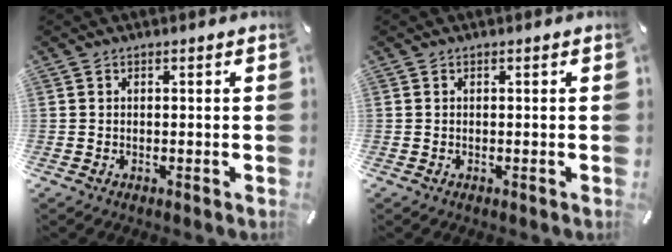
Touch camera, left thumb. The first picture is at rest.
{"total": 0.0}